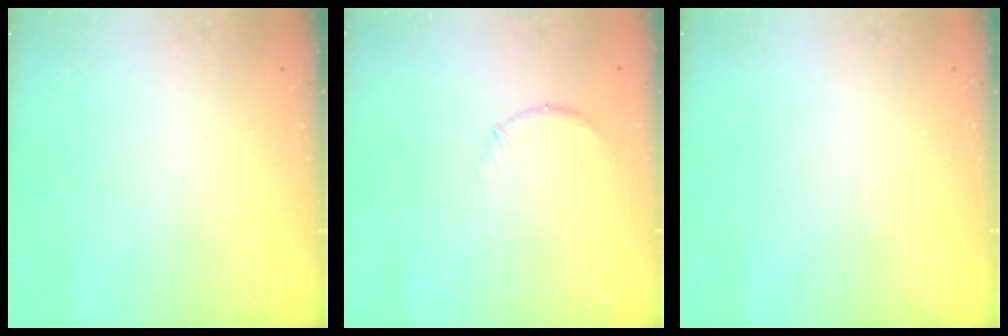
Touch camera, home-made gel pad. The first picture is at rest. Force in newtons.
{"total": 8.3, "press": 8.1, "slide": 1.7}
{"total": 0.0}